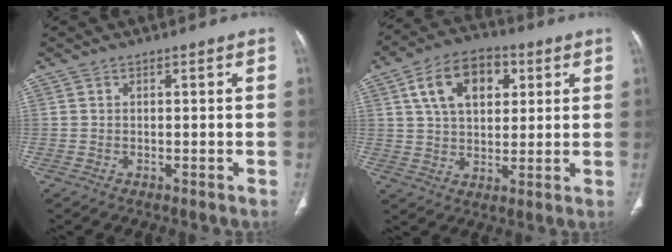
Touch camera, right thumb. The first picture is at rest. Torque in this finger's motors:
{"motor_torque": [-0.31, 2.45, 1.32, 0.76, 0.34]}